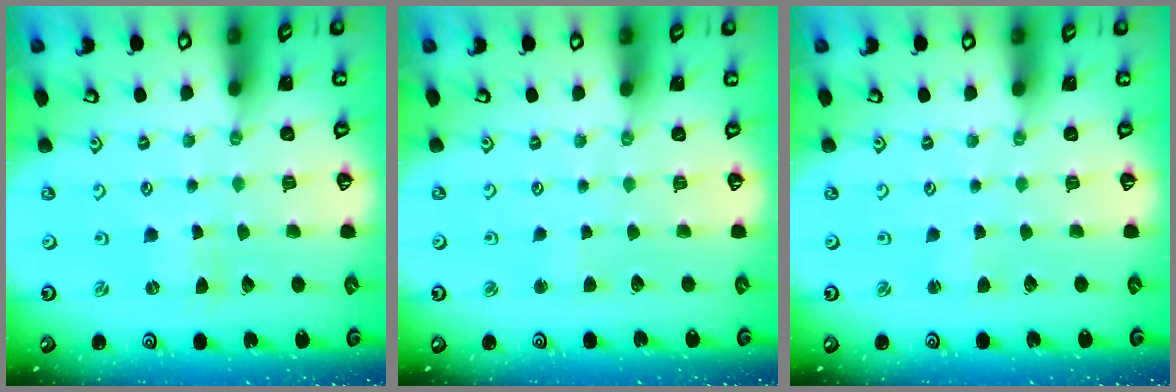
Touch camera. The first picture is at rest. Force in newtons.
{"total": 2.2, "press": 2.2, "slide": 0.3}
{"total": 1.6, "press": 1.6, "slide": 0.2}